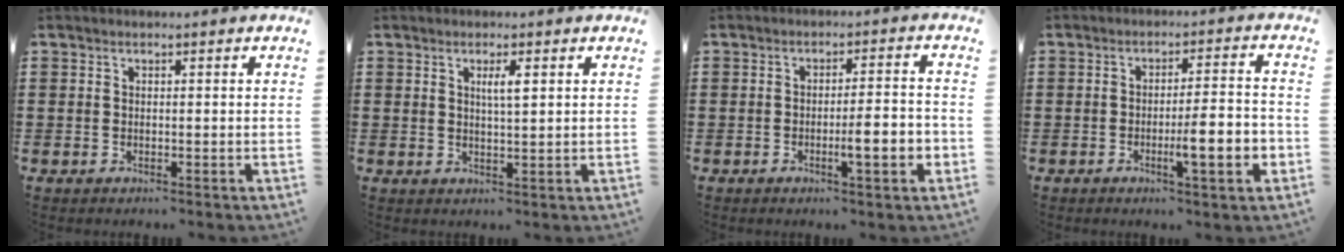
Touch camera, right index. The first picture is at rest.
{"total": 2.6, "force": [1.0, 0.4, 2.4], "torque": [-0.048, 0.004, 0.014]}
{"total": 6.0, "force": [-1.8, 0.6, 5.7], "torque": [-0.083, -0.009, -0.032]}
{"total": 7.5, "force": [-2.3, 0.9, 7.1], "torque": [-0.105, -0.007, -0.040]}